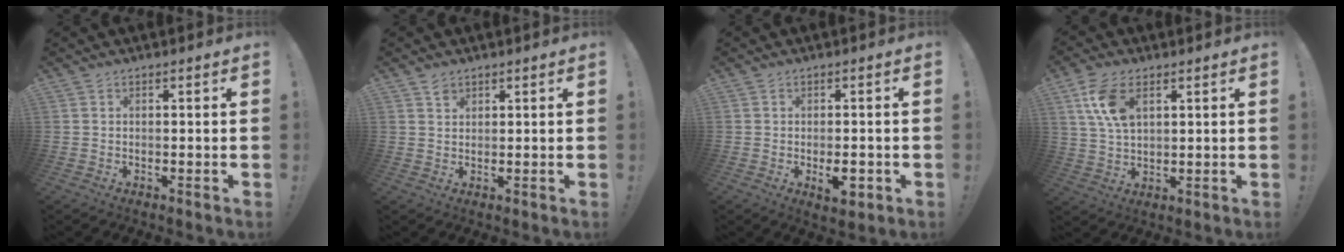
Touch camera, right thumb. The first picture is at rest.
{"total": 1.7, "force": [1.4, 1.0, 0.2], "torque": [0.012, -0.008, 0.024]}
{"total": 5.2, "force": [-1.6, 2.2, 4.4], "torque": [-0.065, 0.000, -0.023]}
{"total": 10.3, "force": [4.4, 5.6, 7.4], "torque": [-0.148, -0.005, 0.083]}